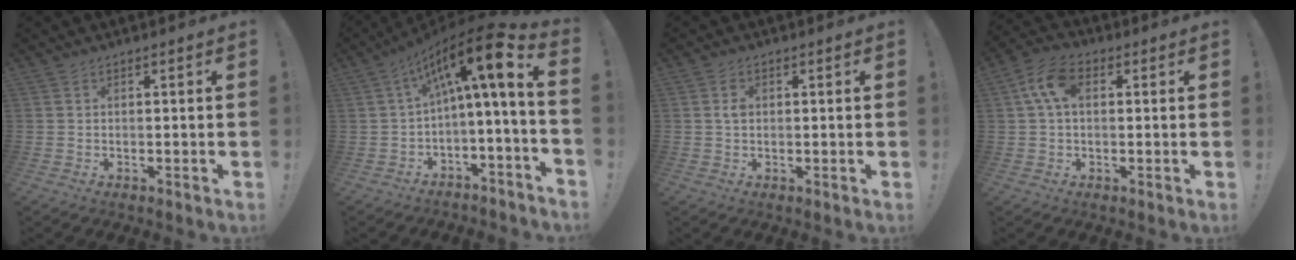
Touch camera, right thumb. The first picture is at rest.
{"total": 14.9, "force": [4.2, 1.8, 14.2], "torque": [-0.216, -0.036, 0.057]}
{"total": 2.1, "force": [0.3, 1.5, 1.4], "torque": [-0.024, 0.005, 0.002]}
{"total": 9.3, "force": [2.1, 5.7, 7.0], "torque": [-0.137, 0.014, 0.044]}